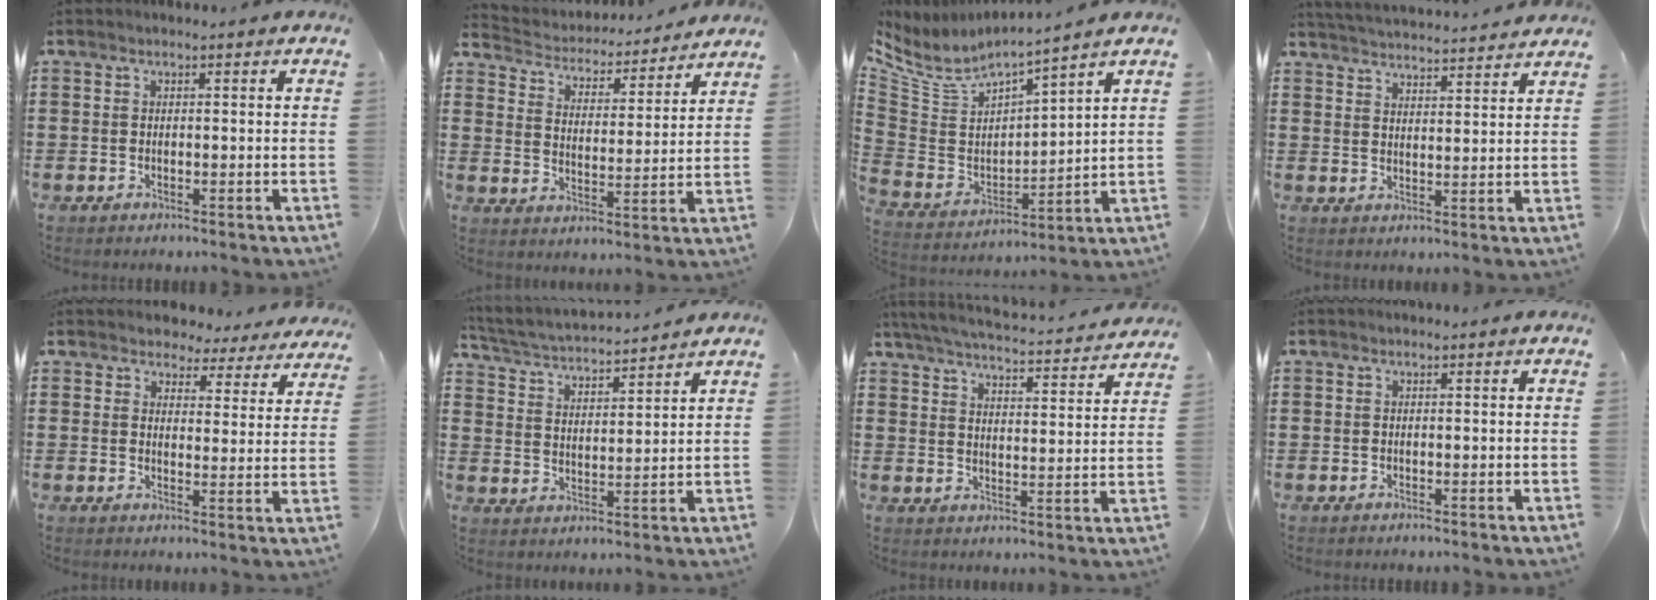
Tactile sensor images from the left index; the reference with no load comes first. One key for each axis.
{"total": 3.9, "fx": 3.9, "fy": 0.4, "fz": 0.0, "tx": -0.024, "ty": -0.032, "tz": 0.060}
{"total": 4.8, "fx": 4.1, "fy": 1.6, "fz": 1.9, "tx": -0.065, "ty": -0.030, "tz": 0.065}
{"total": 3.8, "fx": 3.8, "fy": -0.6, "fz": 0.2, "tx": -0.019, "ty": -0.026, "tz": 0.065}
{"total": 4.0, "fx": 3.8, "fy": 1.1, "fz": 0.3, "tx": -0.020, "ty": -0.021, "tz": 0.065}
{"total": 3.7, "fx": 3.6, "fy": 0.0, "fz": 0.9, "tx": -0.037, "ty": -0.024, "tz": 0.059}
{"total": 4.7, "fx": 4.5, "fy": -0.5, "fz": 1.4, "tx": -0.051, "ty": -0.038, "tz": 0.072}
{"total": 0.0}